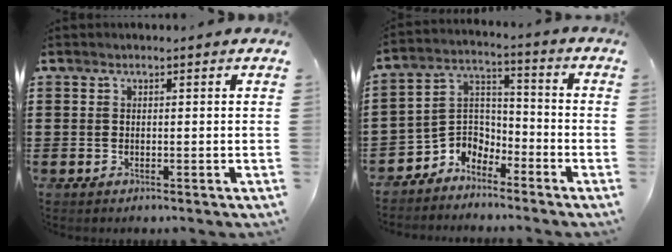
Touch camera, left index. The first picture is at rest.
{"total": 5.3, "force": [-4.5, 2.7, 0.3], "torque": [-0.026, 0.001, -0.099]}